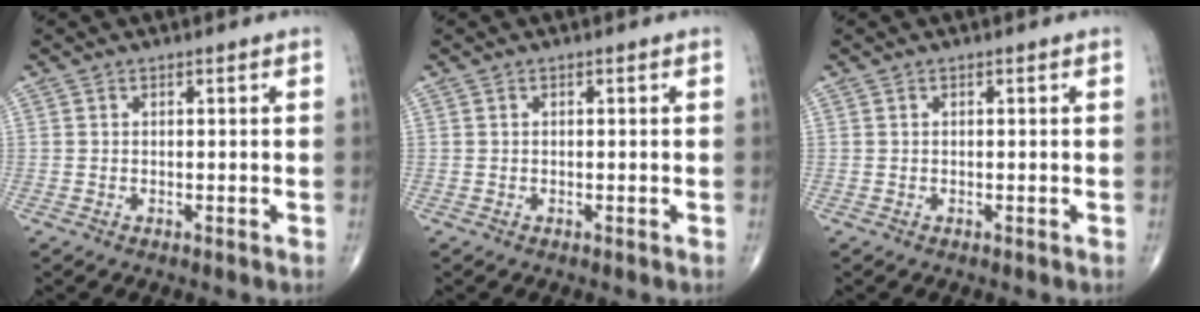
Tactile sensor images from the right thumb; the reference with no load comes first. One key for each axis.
{"total": 0.0}
{"total": 0.0}